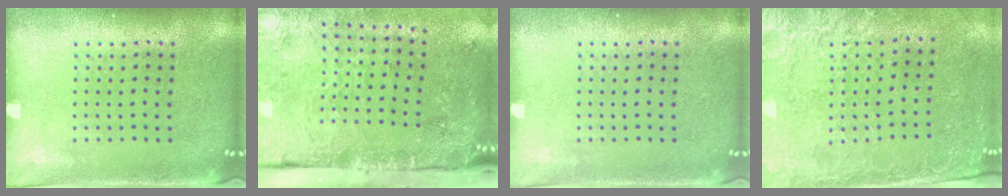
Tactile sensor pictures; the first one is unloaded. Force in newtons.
{"total": 4.9, "press": 3.7, "slide": 3.3}
{"total": 0.0}
{"total": 2.6, "press": 2.4, "slide": 1.1}